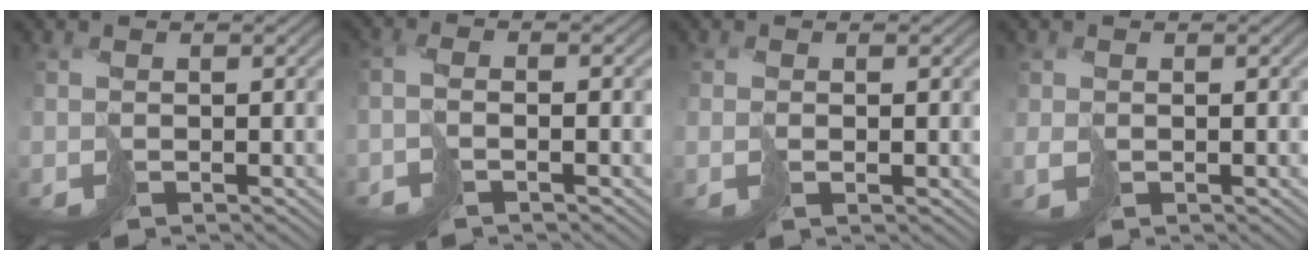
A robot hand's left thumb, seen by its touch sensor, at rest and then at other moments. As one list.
[{"total": 3.5, "force": [-1.5, 1.2, 3.0], "torque": [-0.059, -0.005, -0.032]}, {"total": 1.2, "force": [0.0, 0.3, 1.2], "torque": [-0.022, -0.002, 0.003]}, {"total": 1.0, "force": [0.3, 0.7, 0.6], "torque": [-0.018, -0.008, 0.012]}]